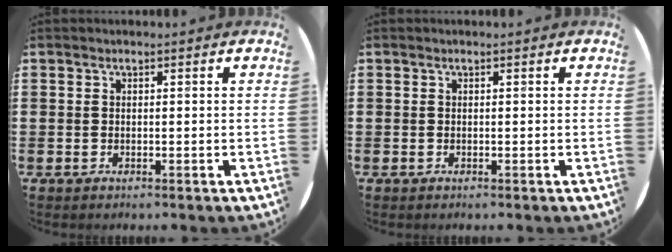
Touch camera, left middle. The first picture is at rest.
{"total": 0.0}